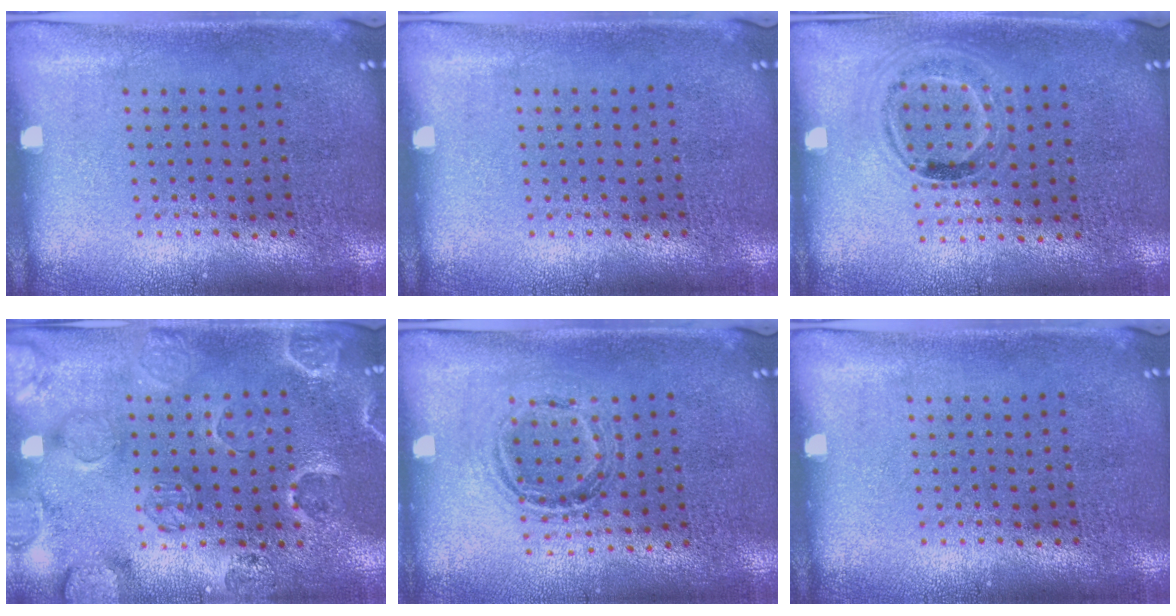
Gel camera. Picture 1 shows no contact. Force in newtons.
{"total": 0.0}
{"total": 0.9, "press": 0.8, "slide": 0.4}
{"total": 2.4, "press": 2.0, "slide": 1.4}
{"total": 1.0, "press": 0.9, "slide": 0.3}
{"total": 0.0}